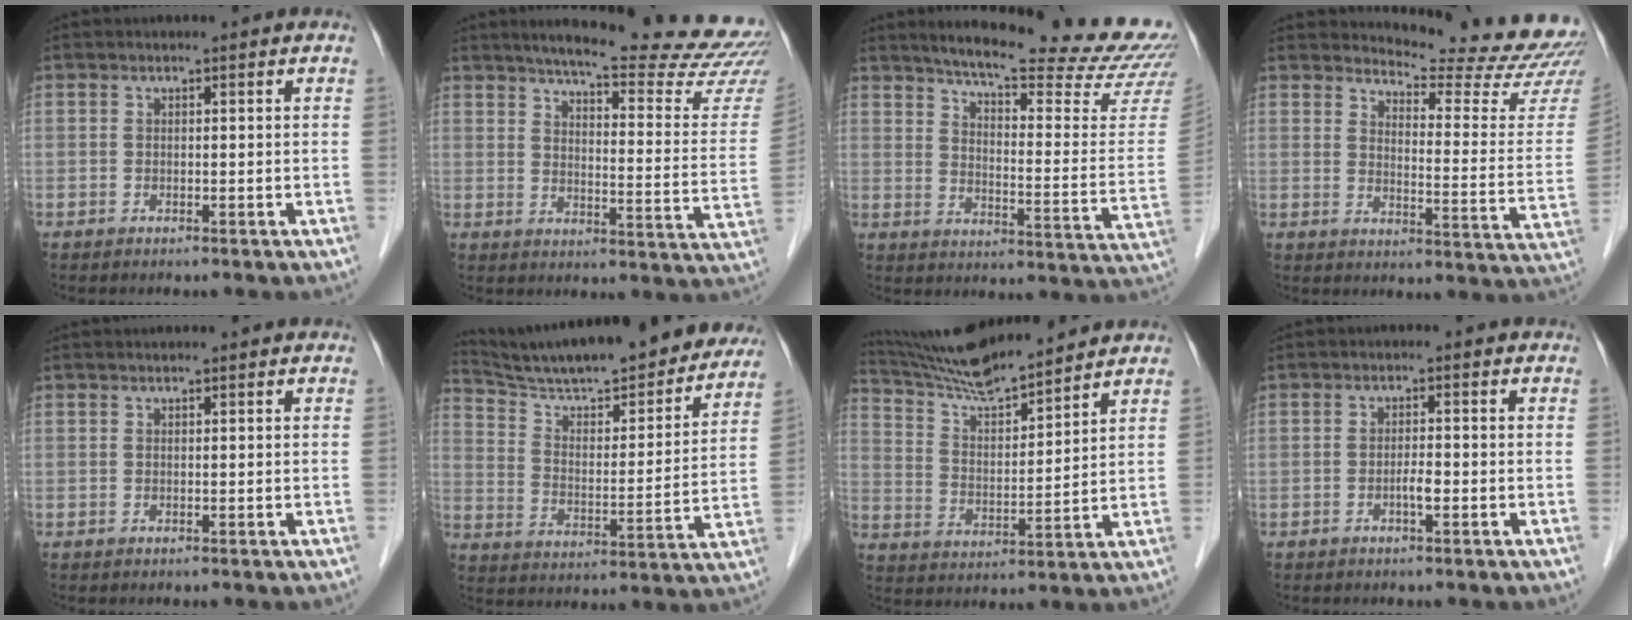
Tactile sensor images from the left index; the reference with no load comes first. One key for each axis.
{"total": 24.7, "fx": 22.5, "fy": 0.7, "fz": 10.2, "tx": -0.141, "ty": -0.100, "tz": 0.267}
{"total": 24.2, "fx": 21.9, "fy": 0.5, "fz": 10.4, "tx": -0.150, "ty": -0.093, "tz": 0.273}
{"total": 18.6, "fx": 18.2, "fy": -0.1, "fz": 3.6, "tx": -0.048, "ty": -0.139, "tz": 0.203}
{"total": 0.8, "fx": 0.8, "fy": 0.0, "fz": 0.3, "tx": -0.006, "ty": 0.014, "tz": 0.017}
{"total": 26.9, "fx": 24.1, "fy": 4.2, "fz": 11.1, "tx": -0.177, "ty": -0.031, "tz": 0.333}
{"total": 13.8, "fx": 12.9, "fy": 0.6, "fz": 4.9, "tx": -0.097, "ty": 0.014, "tz": 0.232}
{"total": 1.5, "fx": -0.6, "fy": 0.1, "fz": 1.4, "tx": -0.025, "ty": 0.001, "tz": -0.012}